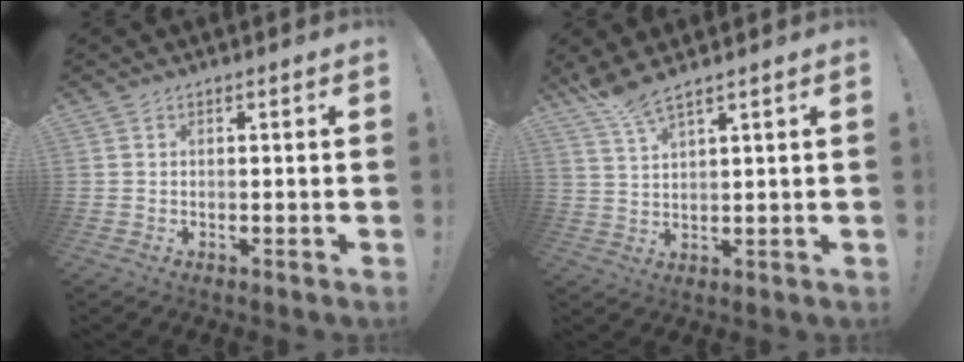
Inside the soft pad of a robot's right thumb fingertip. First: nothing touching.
{"total": 5.7, "force": [4.7, 0.2, 3.4], "torque": [-0.073, -0.024, 0.083]}